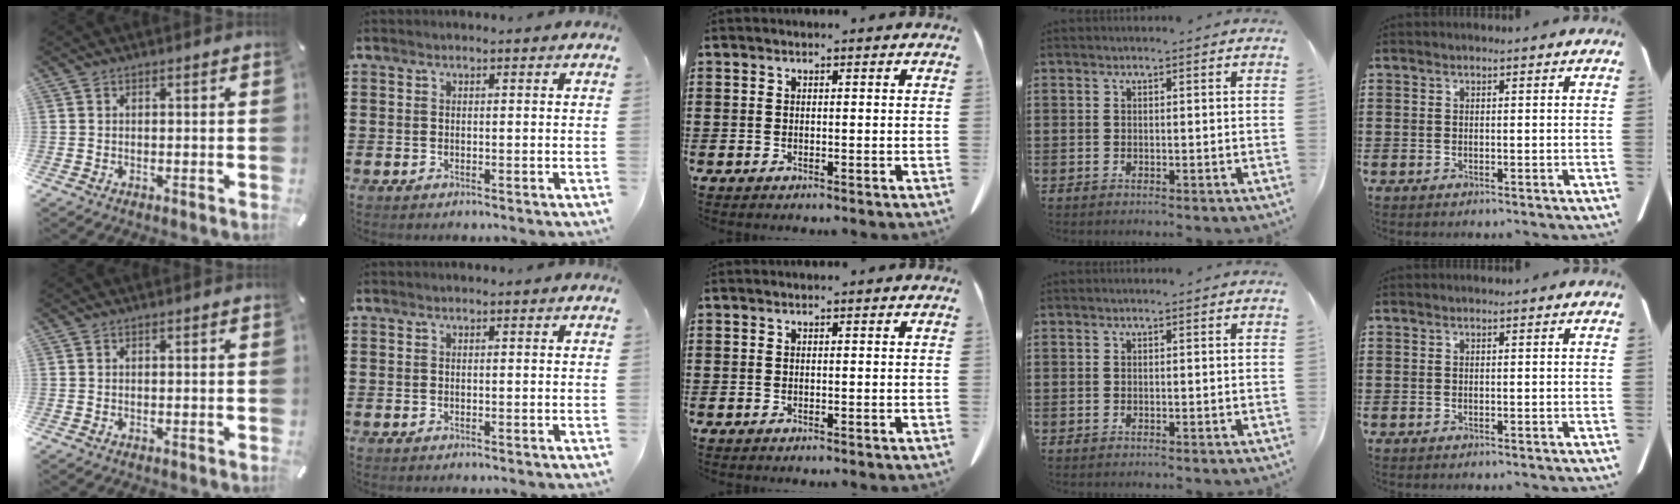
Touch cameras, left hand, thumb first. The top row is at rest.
{}